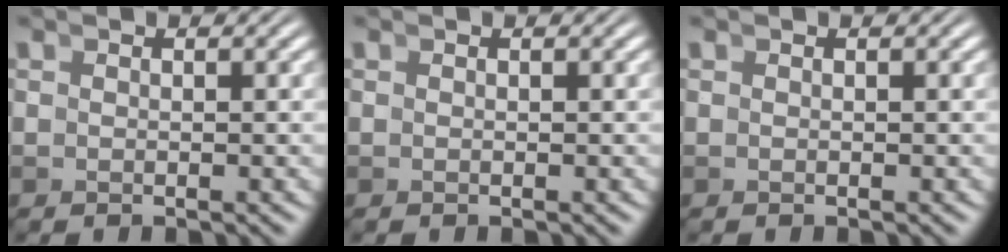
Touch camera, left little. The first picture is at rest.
{"total": 0.0}
{"total": 0.0}